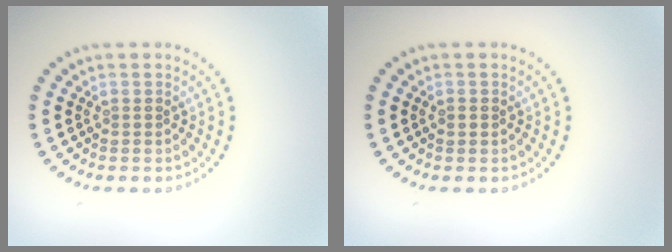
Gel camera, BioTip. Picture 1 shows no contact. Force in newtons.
{"total": 0.8, "press": 0.8, "slide": 0.1}